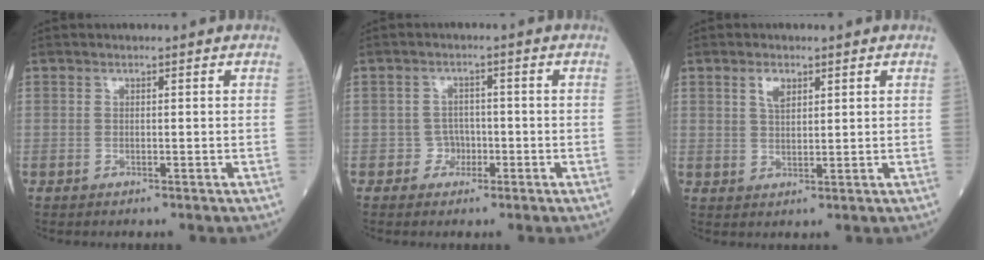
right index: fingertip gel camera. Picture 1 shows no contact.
{"total": 2.4, "force": [-0.9, 2.3, 0.2], "torque": [0.011, 0.012, -0.016]}
{"total": 2.8, "force": [1.5, 1.3, 2.0], "torque": [-0.040, 0.003, 0.032]}